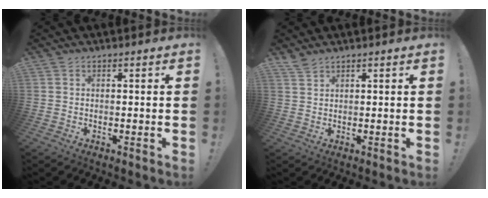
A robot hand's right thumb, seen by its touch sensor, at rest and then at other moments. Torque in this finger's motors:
{"motor_torque": [-0.09, -0.08, 0.26, 0.10, 0.01]}